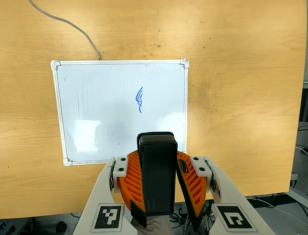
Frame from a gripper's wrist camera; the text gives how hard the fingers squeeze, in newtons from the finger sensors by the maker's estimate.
{"total": 7.3, "left": 7.9, "right": 6.8}